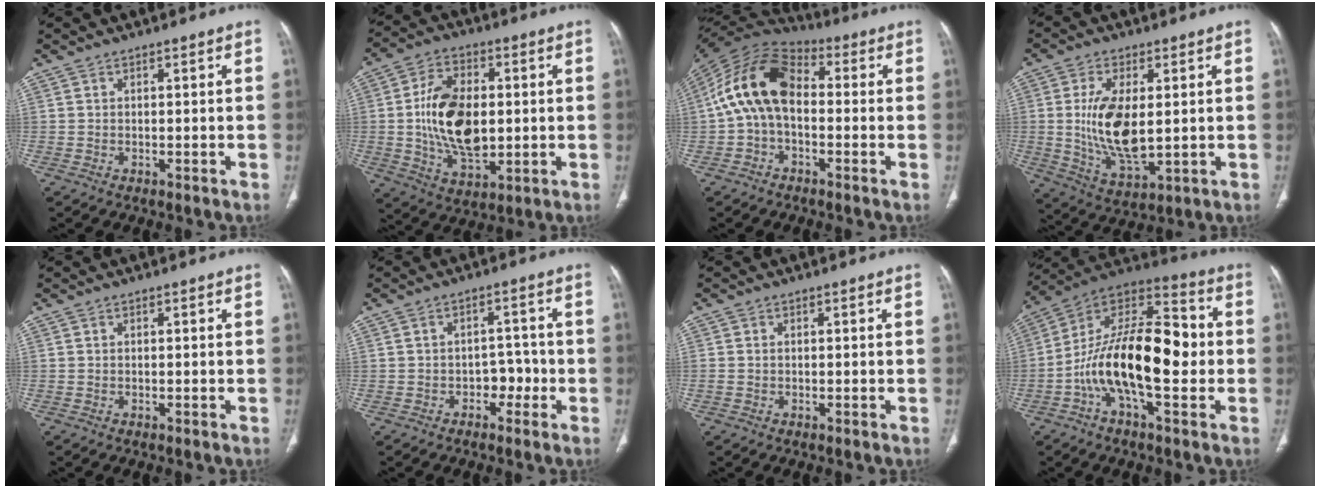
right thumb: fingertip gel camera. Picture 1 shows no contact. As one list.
[{"total": 15.8, "force": [0.3, 9.4, 12.6], "torque": [-0.212, -0.002, 0.010]}, {"total": 14.1, "force": [-0.1, 8.9, 11.0], "torque": [-0.196, 0.038, -0.016]}, {"total": 13.0, "force": [0.7, 6.2, 11.4], "torque": [-0.218, -0.021, 0.025]}, {"total": 0.0}, {"total": 3.9, "force": [-1.6, 2.9, 2.1], "torque": [-0.004, 0.018, -0.029]}, {"total": 0.8, "force": [-0.1, 0.7, 0.5], "torque": [-0.012, 0.003, 0.000]}, {"total": 21.0, "force": [-2.8, 9.1, 18.7], "torque": [-0.305, 0.043, -0.054]}]